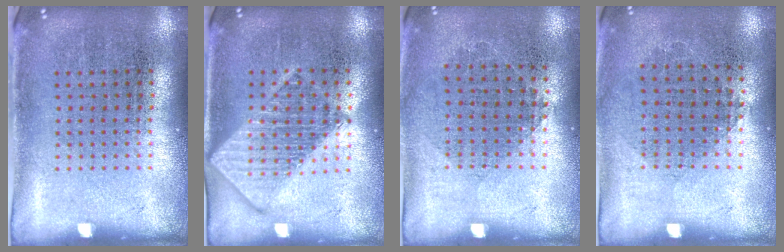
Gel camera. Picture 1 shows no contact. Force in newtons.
{"total": 2.7, "press": 2.7, "slide": 0.3}
{"total": 0.8, "press": 0.8, "slide": 0.3}
{"total": 0.8, "press": 0.8, "slide": 0.3}